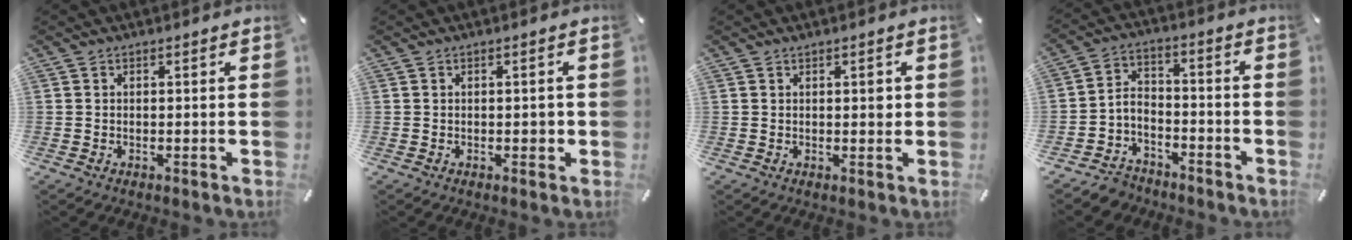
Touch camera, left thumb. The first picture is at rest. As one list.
[{"total": 1.5, "force": [-0.2, 0.8, 1.2], "torque": [-0.014, -0.002, -0.005]}, {"total": 1.7, "force": [0.4, 0.8, 1.4], "torque": [-0.021, 0.002, 0.004]}, {"total": 6.0, "force": [-4.8, 3.5, 1.1], "torque": [-0.021, 0.019, -0.097]}]